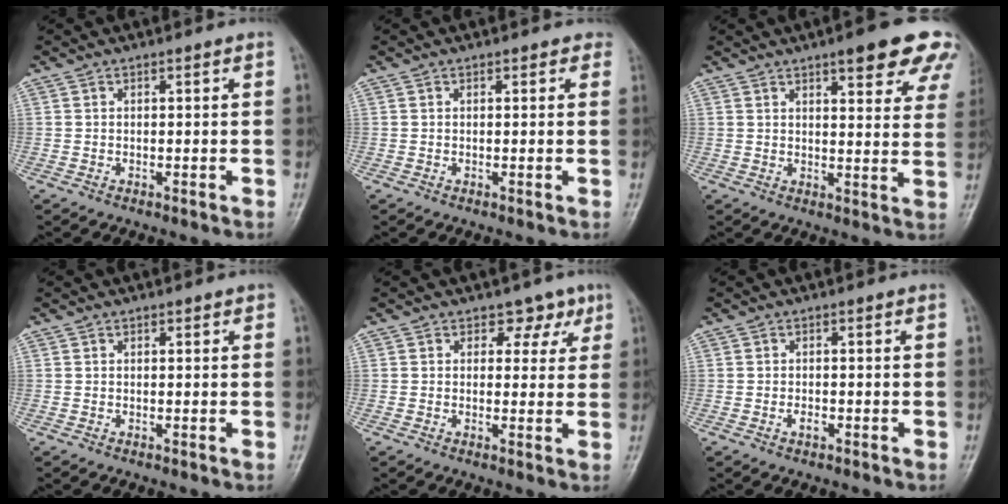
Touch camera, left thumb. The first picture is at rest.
{"total": 1.2, "force": [0.8, 0.8, 0.4], "torque": [0.011, -0.001, 0.002]}
{"total": 14.0, "force": [8.7, 4.1, 10.2], "torque": [-0.095, -0.033, 0.100]}
{"total": 0.7, "force": [0.5, 0.4, 0.4], "torque": [0.002, -0.001, 0.002]}
{"total": 3.8, "force": [2.2, 2.9, 1.3], "torque": [0.015, -0.007, 0.024]}
{"total": 1.2, "force": [-0.5, 0.7, 0.9], "torque": [-0.014, 0.001, -0.009]}